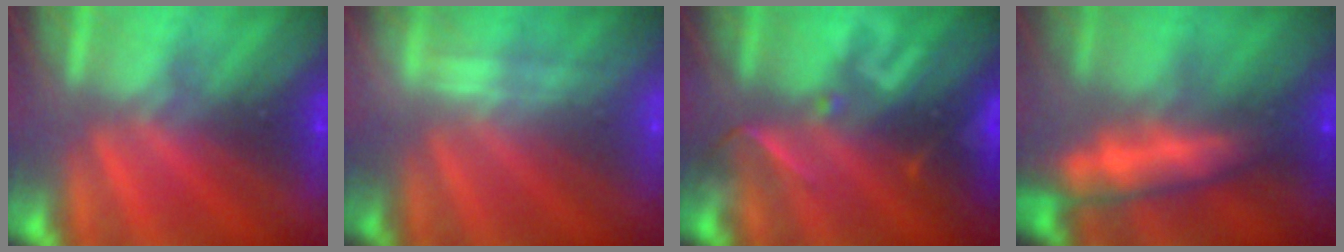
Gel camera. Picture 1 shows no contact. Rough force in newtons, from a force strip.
{"total": 2.2}
{"total": 2.9}
{"total": 6.5}